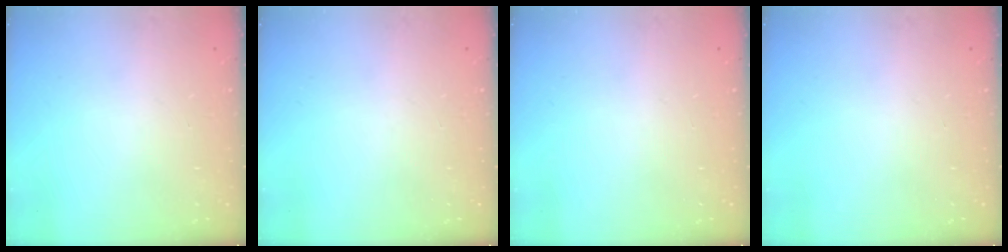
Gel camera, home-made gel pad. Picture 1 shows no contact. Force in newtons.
{"total": 0.0}
{"total": 0.0}
{"total": 0.0}